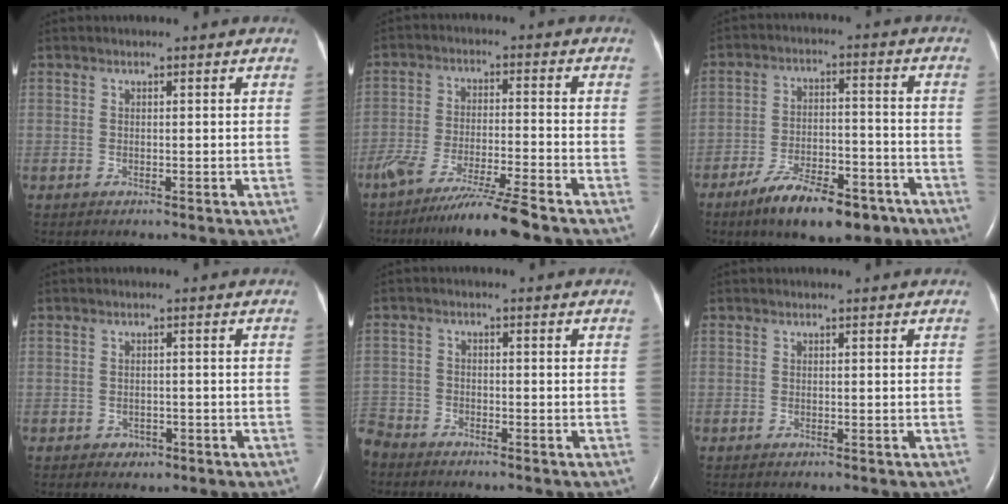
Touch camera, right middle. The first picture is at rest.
{"total": 9.9, "force": [-7.9, -0.7, 6.0], "torque": [-0.104, -0.033, -0.137]}
{"total": 12.4, "force": [-8.5, 4.3, 7.9], "torque": [-0.128, -0.001, -0.136]}
{"total": 1.6, "force": [-0.8, 1.4, 0.3], "torque": [-0.006, 0.006, -0.004]}
{"total": 4.8, "force": [-4.5, 1.5, 0.2], "torque": [0.003, -0.008, -0.092]}
{"total": 0.0}